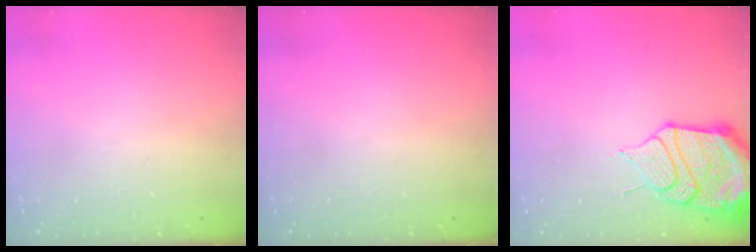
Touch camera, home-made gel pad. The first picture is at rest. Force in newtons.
{"total": 0.0}
{"total": 16.9, "press": 16.3, "slide": 4.2}